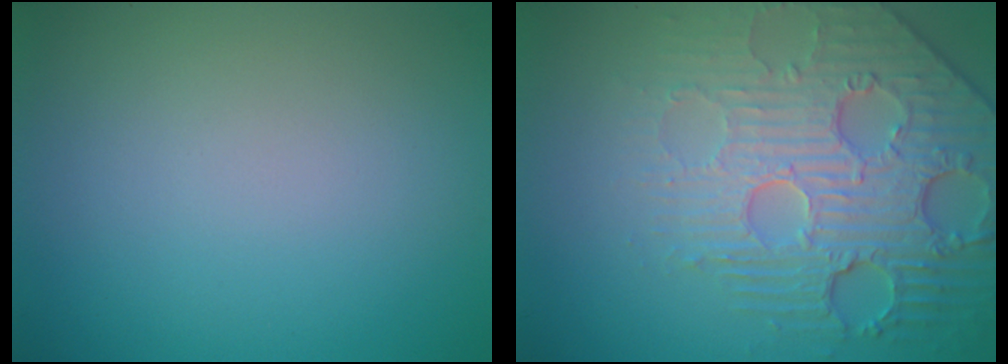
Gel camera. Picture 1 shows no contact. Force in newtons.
{"total": 6.2, "press": 5.3, "slide": 3.4}